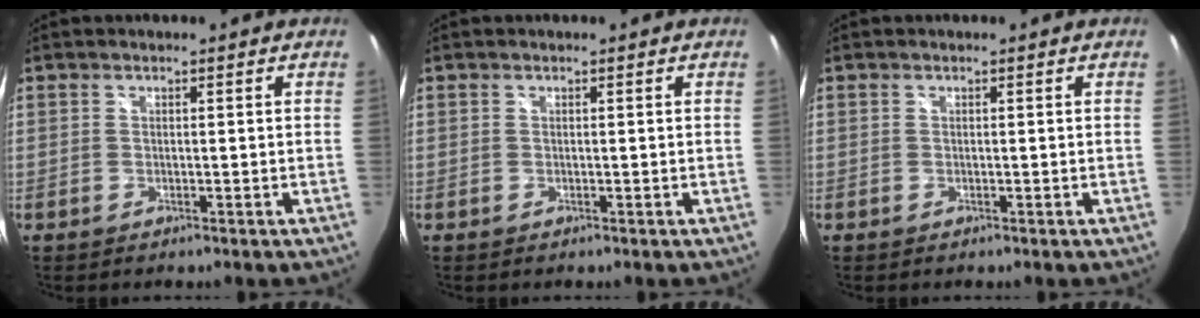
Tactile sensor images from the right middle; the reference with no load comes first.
{"total": 0.0}
{"total": 0.0}